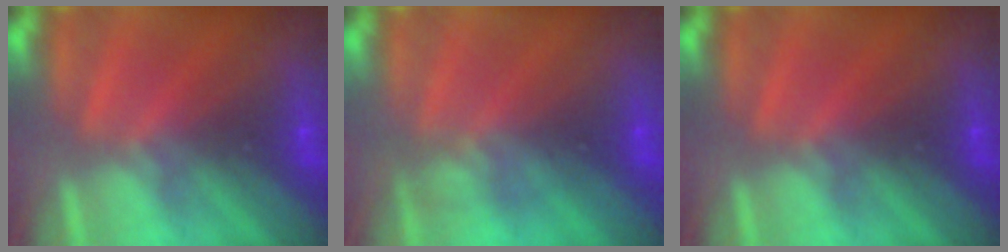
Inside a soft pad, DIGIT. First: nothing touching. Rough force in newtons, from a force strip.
{"total": 1.8}
{"total": 0.0}